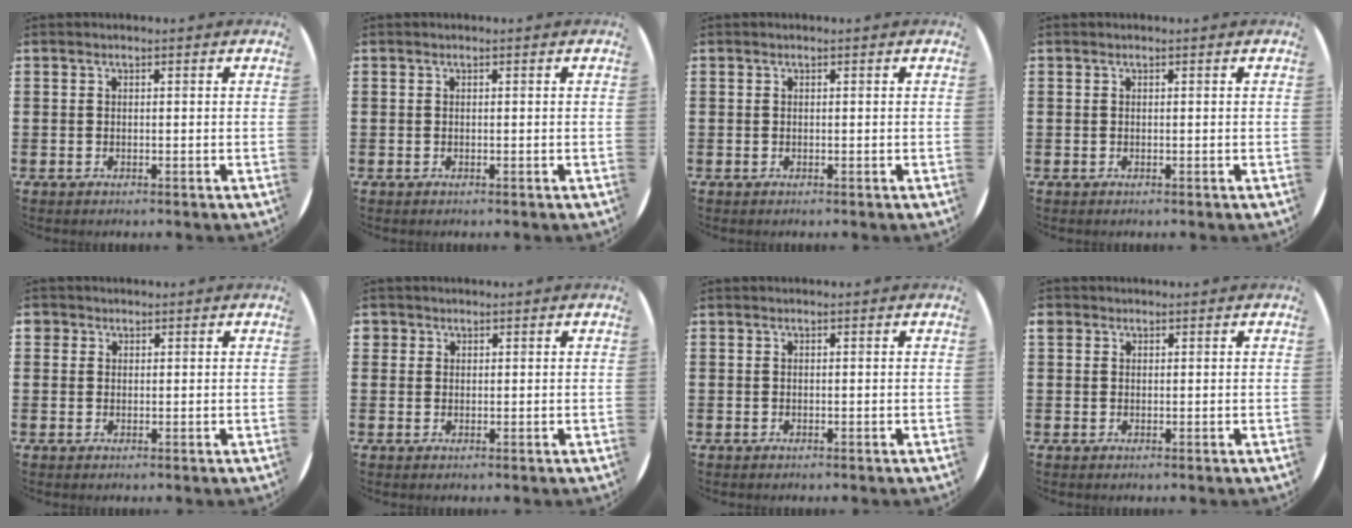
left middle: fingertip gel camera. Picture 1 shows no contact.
{"total": 0.0}
{"total": 0.0}
{"total": 0.0}
{"total": 1.2, "force": [0.8, 0.9, 0.0], "torque": [0.007, 0.001, 0.014]}
{"total": 1.2, "force": [0.9, 0.8, 0.0], "torque": [0.007, -0.001, 0.016]}
{"total": 0.0}
{"total": 1.0, "force": [0.7, 0.6, 0.0], "torque": [0.000, 0.004, 0.014]}